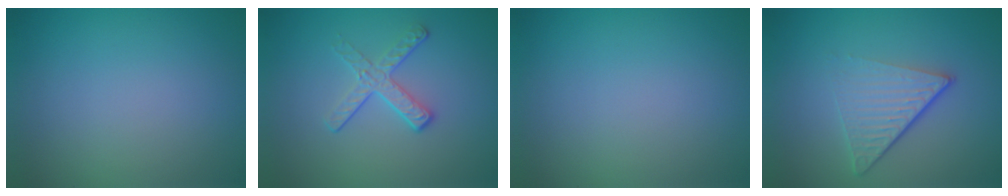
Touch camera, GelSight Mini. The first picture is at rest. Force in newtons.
{"total": 2.4, "press": 1.7, "slide": 1.7}
{"total": 0.0}
{"total": 4.9, "press": 3.0, "slide": 3.9}